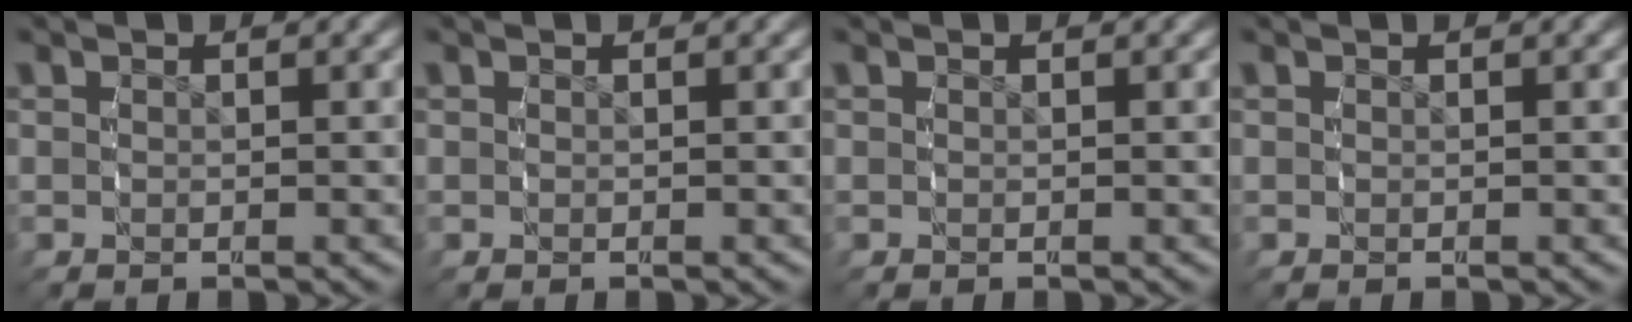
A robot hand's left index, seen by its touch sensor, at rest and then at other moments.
{"total": 0.0}
{"total": 0.0}
{"total": 0.0}